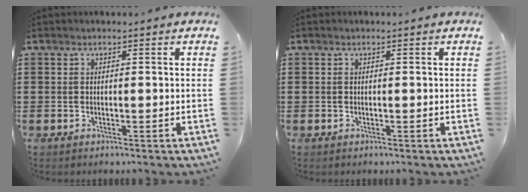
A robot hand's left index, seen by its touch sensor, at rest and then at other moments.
{"total": 0.0}